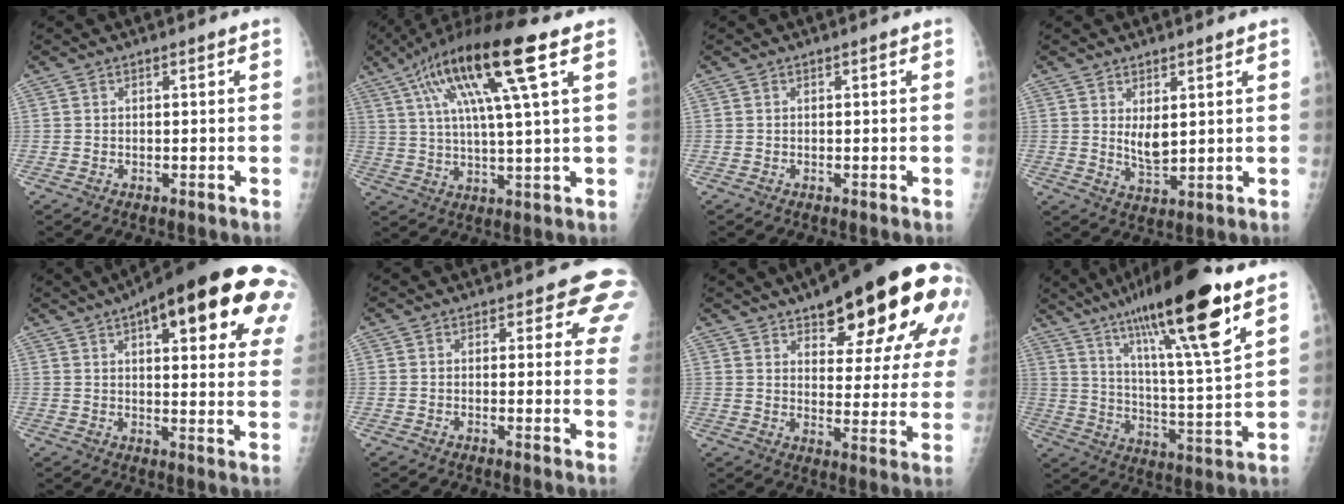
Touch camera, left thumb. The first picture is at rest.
{"total": 17.8, "force": [7.7, 2.2, 16.0], "torque": [-0.293, 0.002, 0.130]}
{"total": 0.0}
{"total": 4.5, "force": [1.5, 2.1, 3.7], "torque": [-0.058, -0.022, 0.034]}
{"total": 27.7, "force": [13.0, 8.8, 22.8], "torque": [-0.246, 0.005, 0.168]}
{"total": 6.7, "force": [4.6, 3.3, 3.7], "torque": [-0.001, -0.021, 0.030]}
{"total": 25.4, "force": [14.2, 8.5, 19.2], "torque": [-0.227, -0.039, 0.191]}
{"total": 23.4, "force": [14.2, 3.2, 18.3], "torque": [-0.293, -0.049, 0.235]}